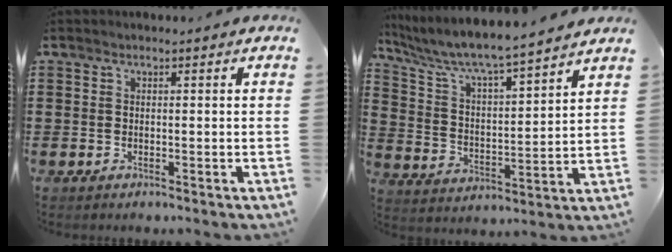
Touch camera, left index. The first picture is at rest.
{"total": 5.8, "force": [5.2, 0.0, 2.5], "torque": [-0.074, -0.040, 0.081]}